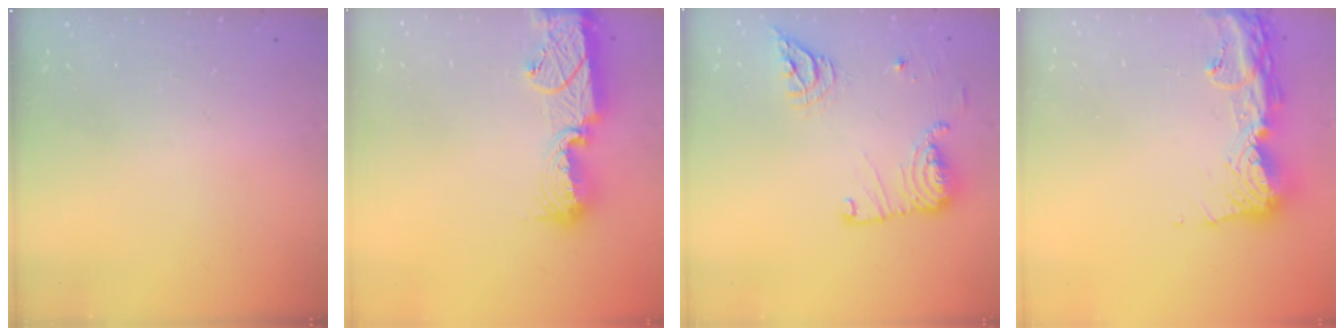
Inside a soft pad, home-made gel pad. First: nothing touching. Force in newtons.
{"total": 13.4, "press": 13.2, "slide": 2.3}
{"total": 15.8, "press": 15.0, "slide": 4.9}
{"total": 15.5, "press": 15.4, "slide": 1.5}